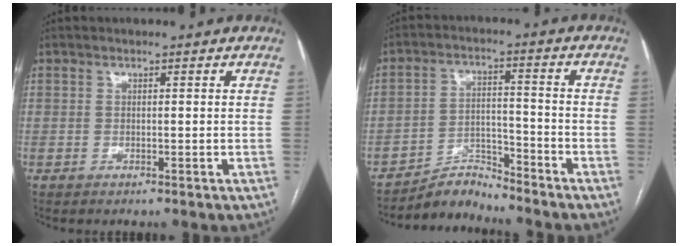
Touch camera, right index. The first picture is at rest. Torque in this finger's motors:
{"motor_torque": [-0.17, -0.24, -0.48, -0.12]}